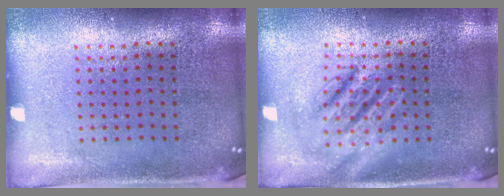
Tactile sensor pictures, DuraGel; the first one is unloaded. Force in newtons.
{"total": 2.8, "press": 2.8, "slide": 0.3}